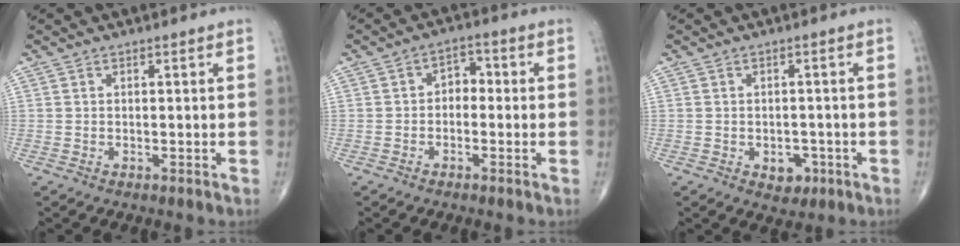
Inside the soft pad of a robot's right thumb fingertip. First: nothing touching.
{"total": 3.6, "force": [-0.5, 2.6, 2.5], "torque": [-0.019, 0.019, -0.022]}
{"total": 3.6, "force": [-1.4, 2.6, 2.1], "torque": [-0.010, 0.005, -0.013]}